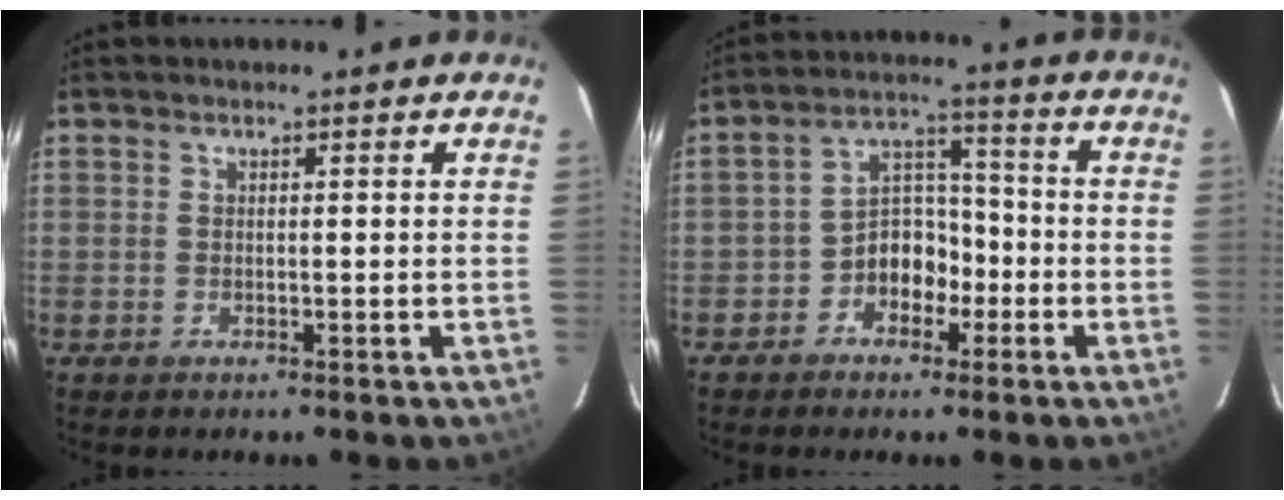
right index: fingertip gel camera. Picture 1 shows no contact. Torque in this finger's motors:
{"motor_torque": [0.63, -0.17, 0.29, 0.07]}